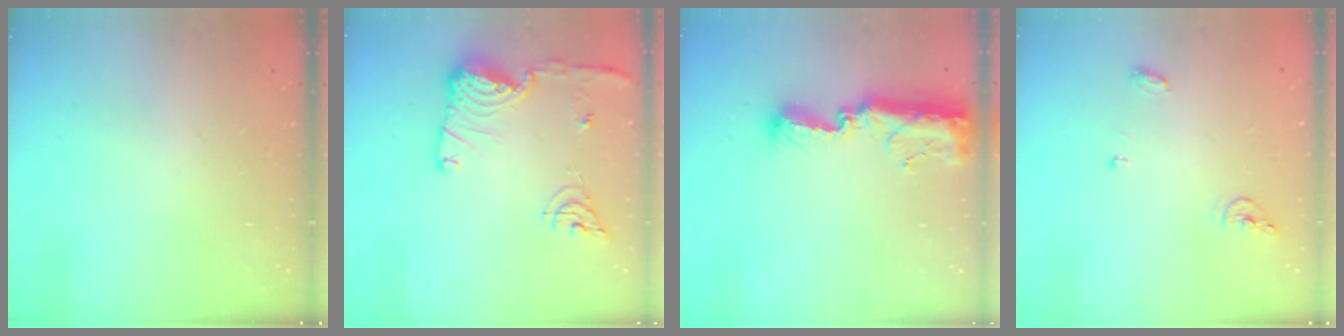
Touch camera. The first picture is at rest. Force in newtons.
{"total": 14.9, "press": 14.8, "slide": 1.6}
{"total": 11.5, "press": 11.4, "slide": 0.9}
{"total": 6.0, "press": 6.0, "slide": 0.2}